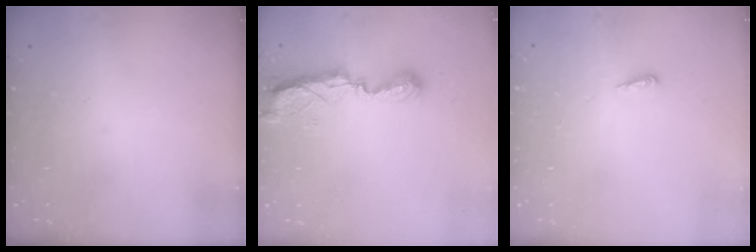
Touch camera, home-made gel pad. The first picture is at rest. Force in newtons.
{"total": 8.8, "press": 8.7, "slide": 0.4}
{"total": 3.6, "press": 3.5, "slide": 0.6}